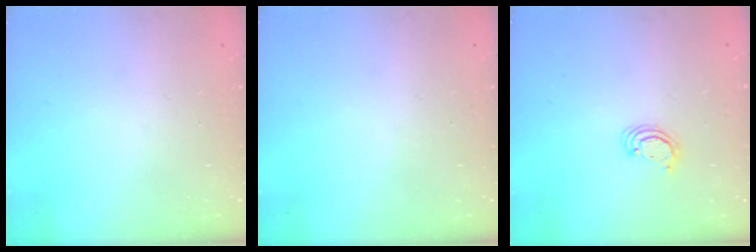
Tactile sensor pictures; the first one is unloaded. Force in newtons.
{"total": 0.0}
{"total": 2.4, "press": 2.4, "slide": 0.3}